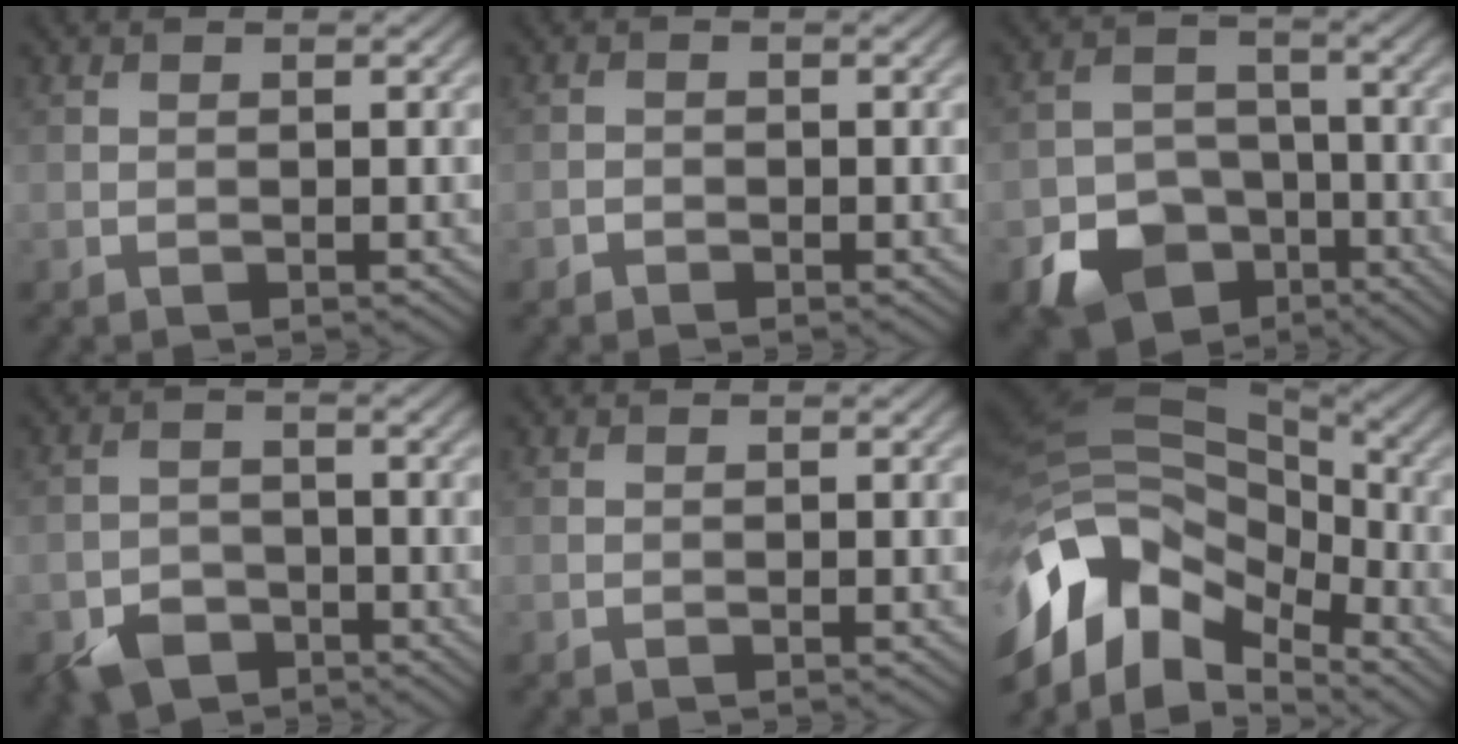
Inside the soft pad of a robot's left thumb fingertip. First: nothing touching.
{"total": 0.8, "force": [-0.6, 0.4, 0.1], "torque": [-0.001, -0.001, -0.013]}
{"total": 9.6, "force": [-5.7, 6.6, 4.1], "torque": [-0.081, -0.022, -0.106]}
{"total": 4.7, "force": [-3.1, 2.9, 1.8], "torque": [-0.037, -0.009, -0.063]}
{"total": 0.0}
{"total": 13.9, "force": [-6.0, 8.6, 9.2], "torque": [-0.208, -0.004, -0.114]}